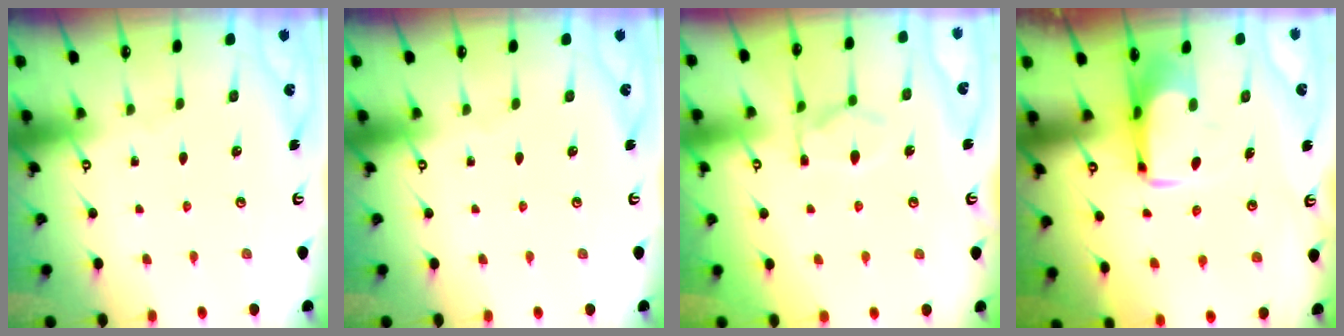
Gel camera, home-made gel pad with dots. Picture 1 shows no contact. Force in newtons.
{"total": 0.0}
{"total": 6.1, "press": 5.9, "slide": 1.6}
{"total": 7.0, "press": 6.8, "slide": 1.6}